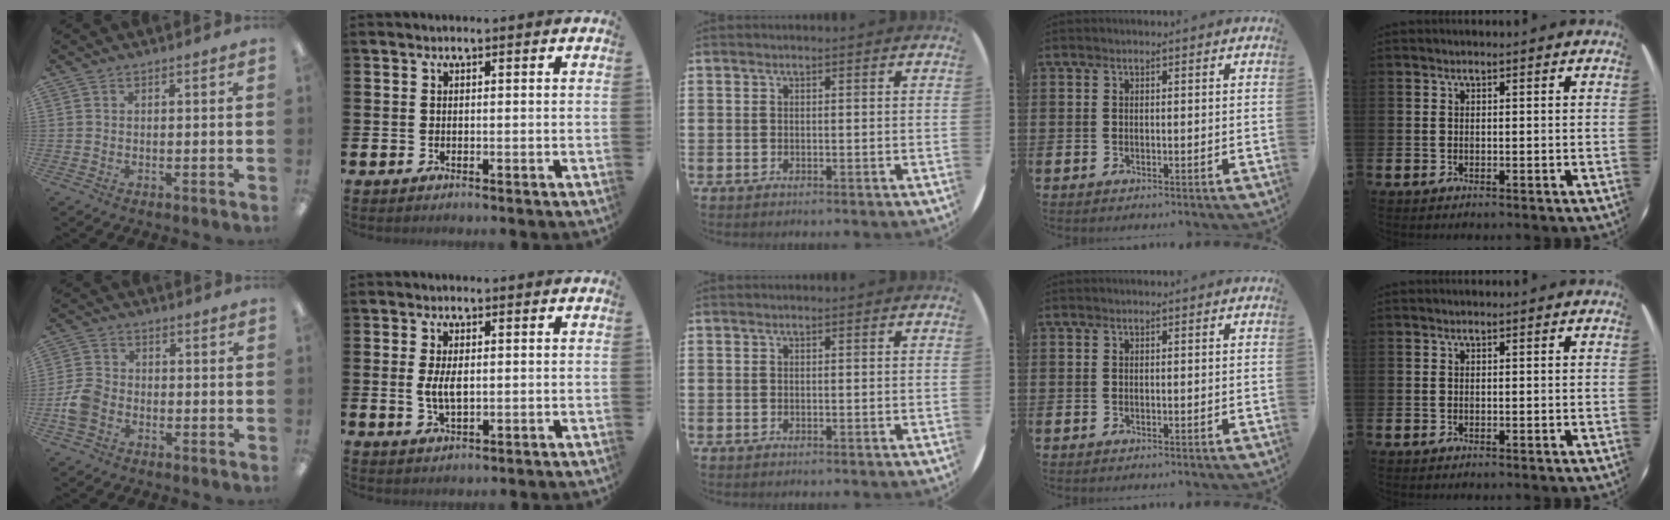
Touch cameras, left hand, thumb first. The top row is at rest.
{"thumb": {"total": 6.2, "force": [-2.3, 4.6, 3.4], "torque": [-0.065, 0.016, -0.039]}, "index": {"total": 3.5, "force": [0.3, 1.6, 3.1], "torque": [-0.048, -0.001, 0.001]}}